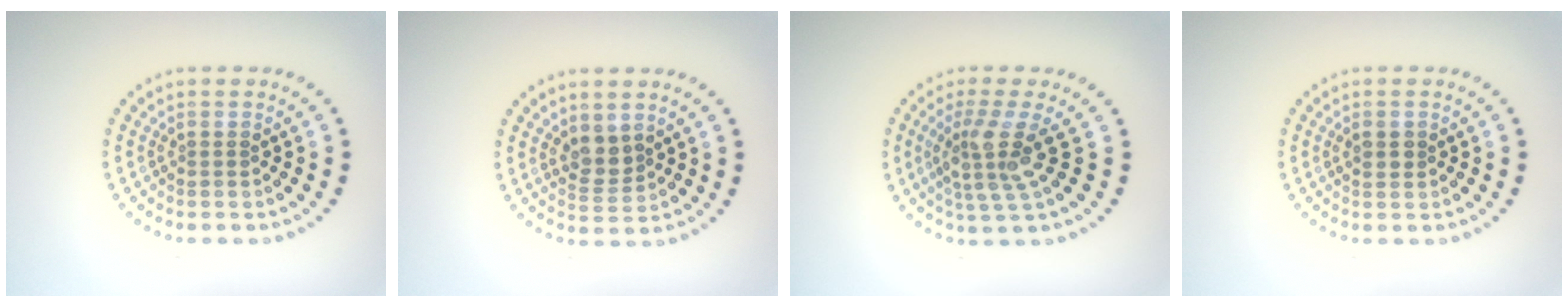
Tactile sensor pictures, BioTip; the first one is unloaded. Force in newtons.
{"total": 2.1, "press": 1.8, "slide": 1.1}
{"total": 3.8, "press": 2.9, "slide": 2.6}
{"total": 1.3, "press": 1.3, "slide": 0.2}